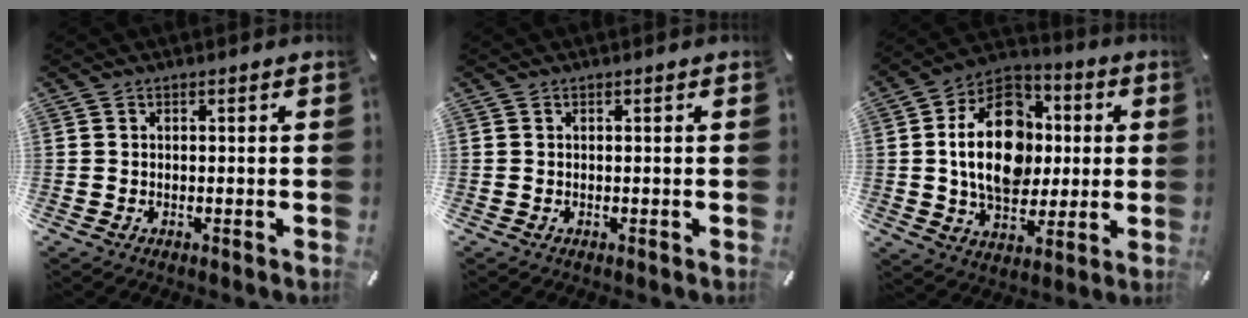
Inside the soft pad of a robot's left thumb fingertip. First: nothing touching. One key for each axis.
{"total": 0.0}
{"total": 19.6, "fx": 0.8, "fy": 14.3, "fz": 13.3, "tx": -0.233, "ty": 0.013, "tz": 0.014}